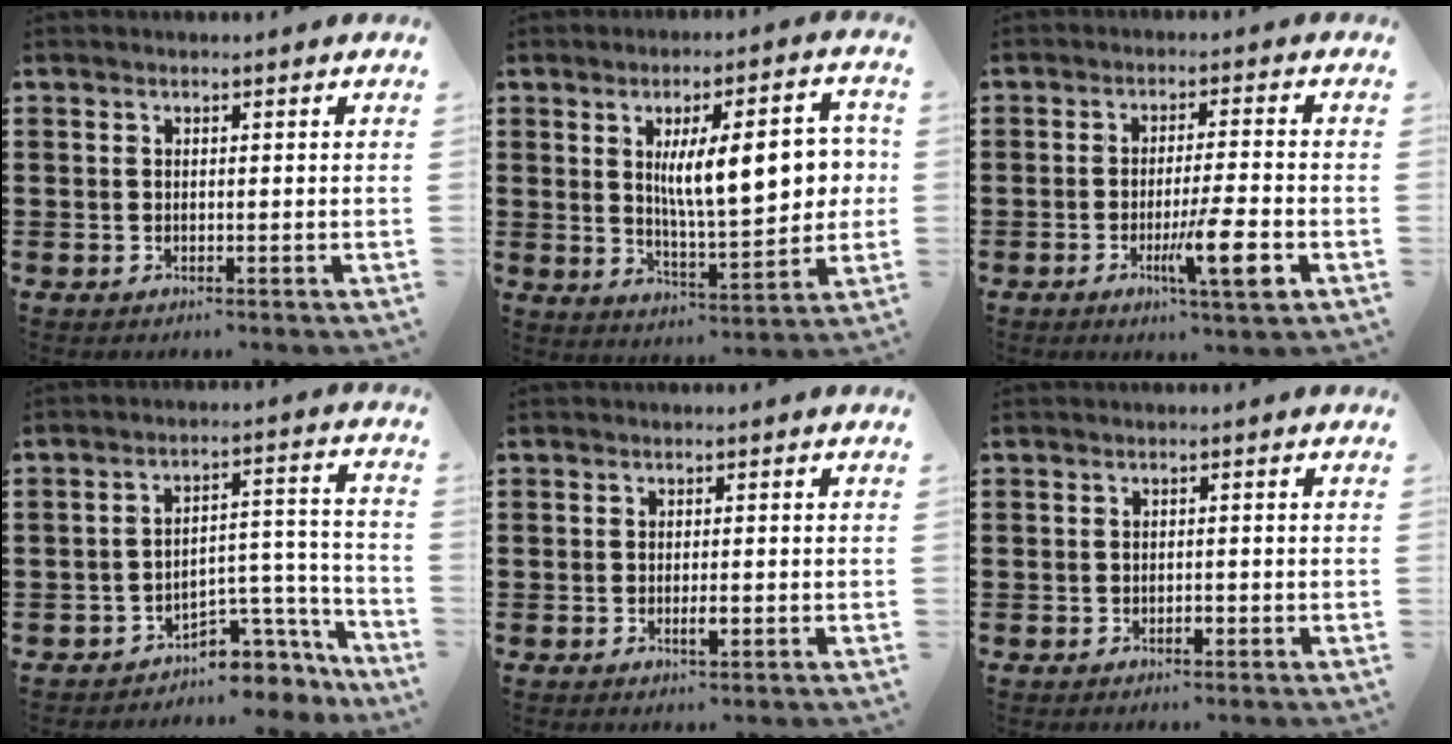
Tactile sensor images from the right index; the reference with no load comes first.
{"total": 12.8, "force": [2.5, 4.0, 11.9], "torque": [-0.177, -0.001, 0.035]}
{"total": 8.3, "force": [-3.2, 0.8, 7.6], "torque": [-0.130, -0.010, -0.054]}
{"total": 5.8, "force": [-4.9, 2.3, 2.0], "torque": [-0.033, 0.014, -0.094]}
{"total": 1.7, "force": [-0.6, 0.4, 1.5], "torque": [-0.034, -0.003, -0.012]}
{"total": 0.8, "force": [-0.4, 0.4, 0.5], "torque": [-0.012, -0.002, -0.008]}